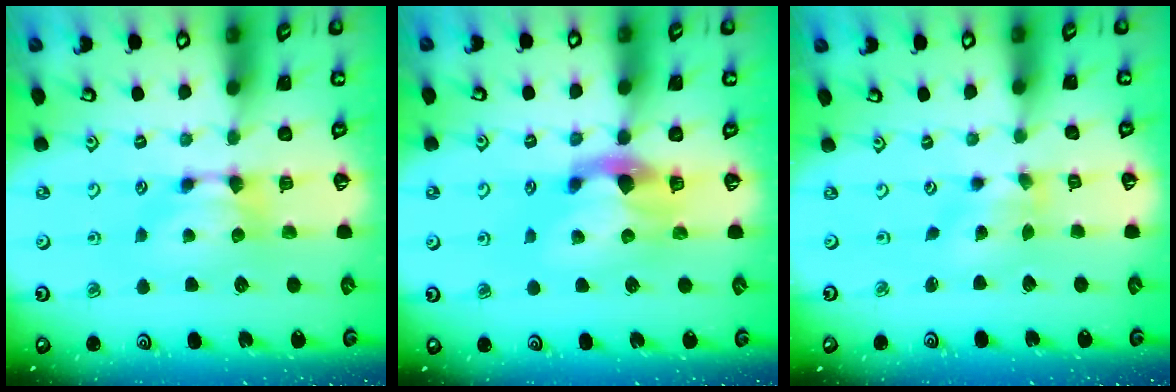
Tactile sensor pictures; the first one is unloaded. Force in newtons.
{"total": 3.0, "press": 2.6, "slide": 1.5}
{"total": 1.3, "press": 0.6, "slide": 1.1}